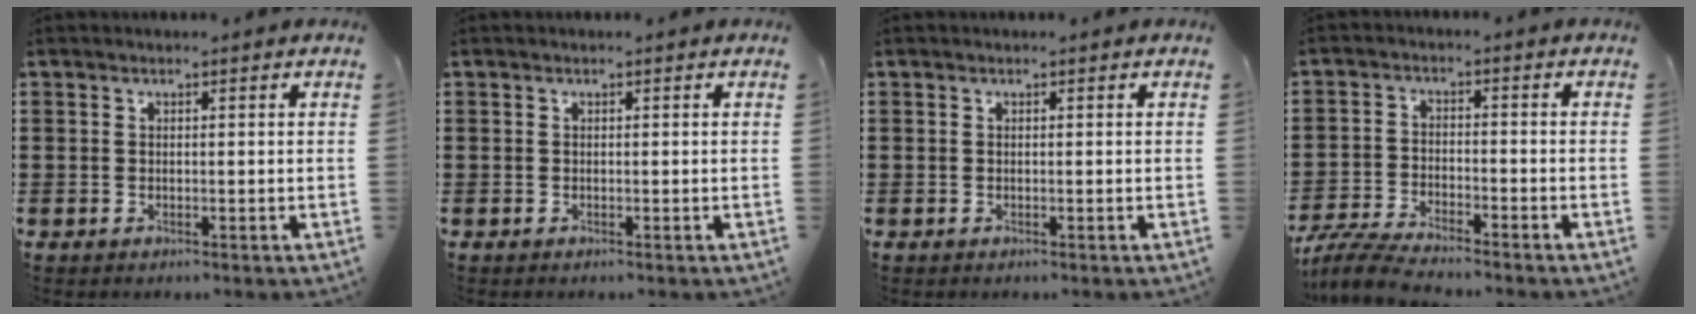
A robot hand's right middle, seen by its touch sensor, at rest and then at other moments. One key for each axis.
{"total": 0.0}
{"total": 0.0}
{"total": 5.5, "fx": -5.2, "fy": 0.3, "fz": 1.7, "tx": -0.046, "ty": -0.004, "tz": -0.105}